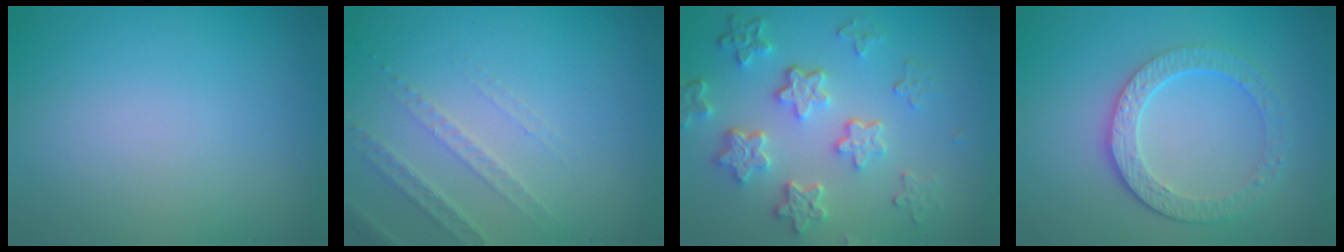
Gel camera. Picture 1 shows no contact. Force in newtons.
{"total": 2.5, "press": 2.4, "slide": 0.7}
{"total": 5.9, "press": 4.4, "slide": 3.9}
{"total": 4.5, "press": 3.3, "slide": 3.1}